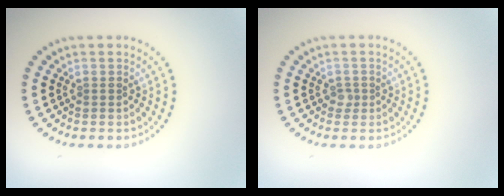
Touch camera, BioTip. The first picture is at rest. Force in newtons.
{"total": 0.8, "press": 0.6, "slide": 0.6}